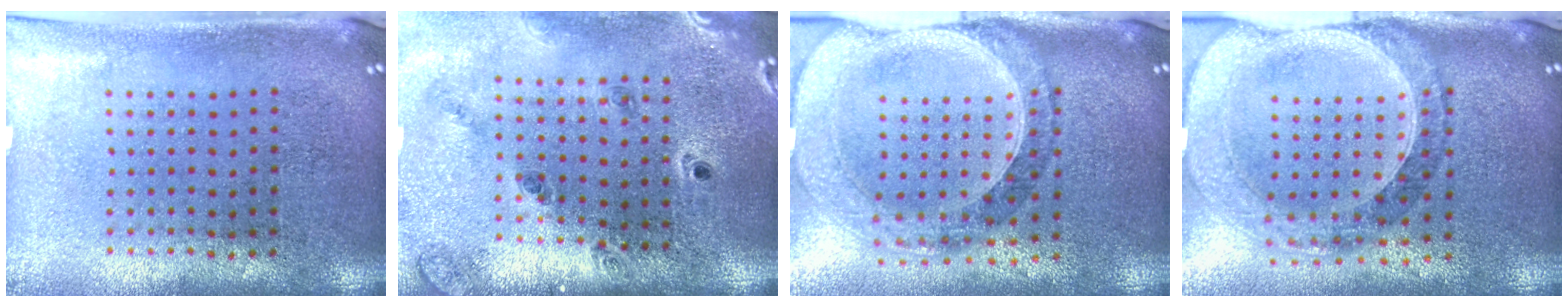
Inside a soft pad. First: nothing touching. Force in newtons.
{"total": 1.4, "press": 1.4, "slide": 0.3}
{"total": 1.5, "press": 1.4, "slide": 0.4}
{"total": 1.5, "press": 1.4, "slide": 0.4}